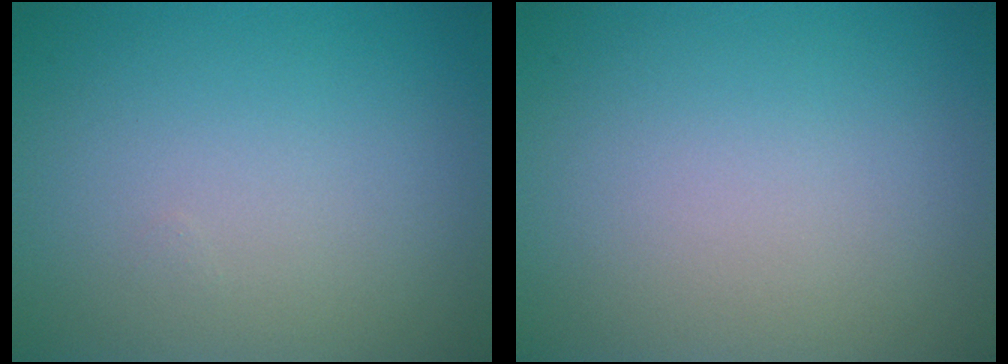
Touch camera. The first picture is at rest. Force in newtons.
{"total": 0.0}